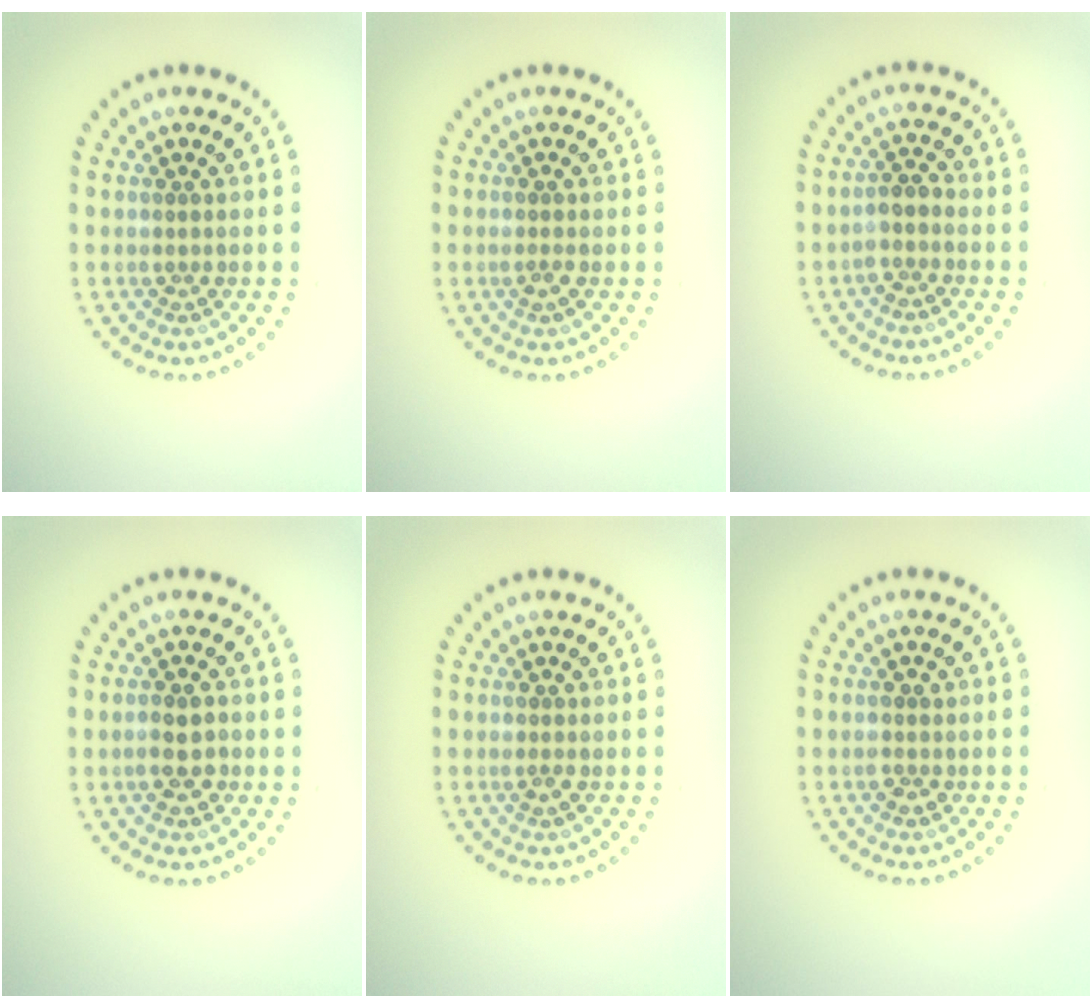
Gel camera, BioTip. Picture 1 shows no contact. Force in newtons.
{"total": 0.9, "press": 0.8, "slide": 0.2}
{"total": 1.9, "press": 1.6, "slide": 1.1}
{"total": 2.4, "press": 2.4, "slide": 0.5}
{"total": 0.8, "press": 0.8, "slide": 0.1}
{"total": 1.5, "press": 1.5, "slide": 0.3}